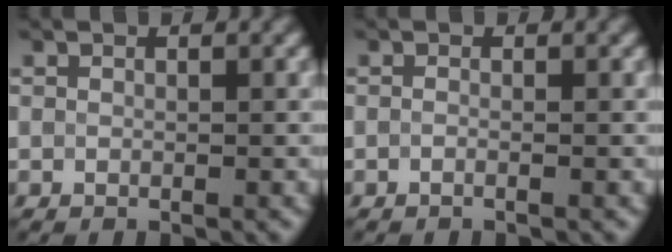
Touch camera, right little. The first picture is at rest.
{"total": 0.8, "force": [-0.2, 0.4, 0.7], "torque": [-0.010, -0.010, -0.013]}